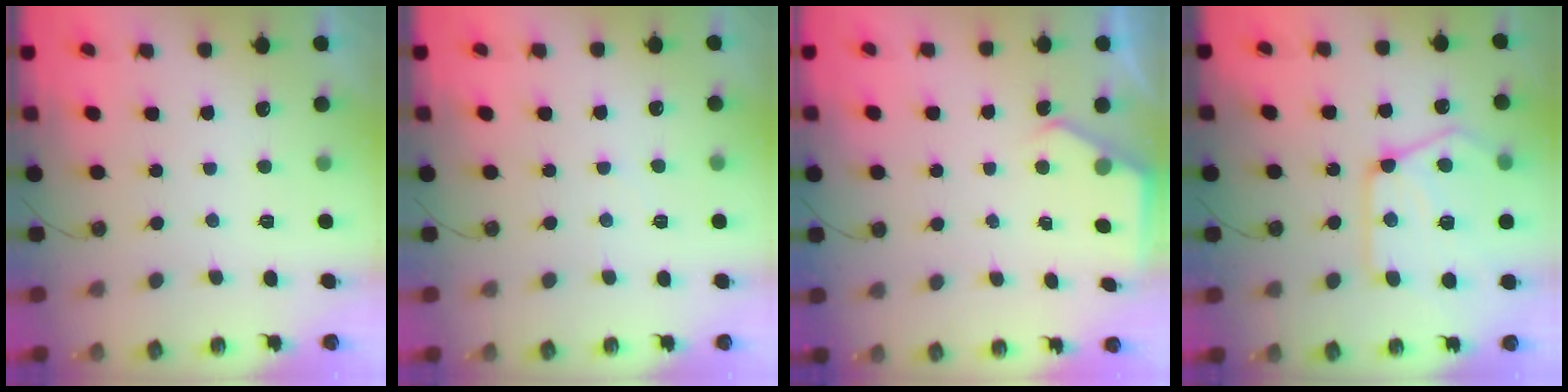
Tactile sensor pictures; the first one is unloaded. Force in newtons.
{"total": 2.4, "press": 2.4, "slide": 0.4}
{"total": 2.4, "press": 2.4, "slide": 0.3}
{"total": 18.4, "press": 18.2, "slide": 2.3}